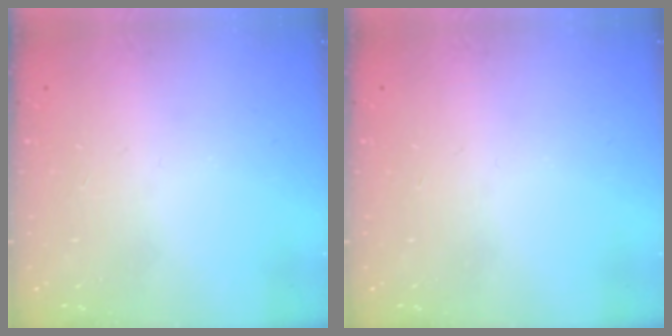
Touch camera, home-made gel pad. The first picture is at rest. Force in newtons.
{"total": 0.0}